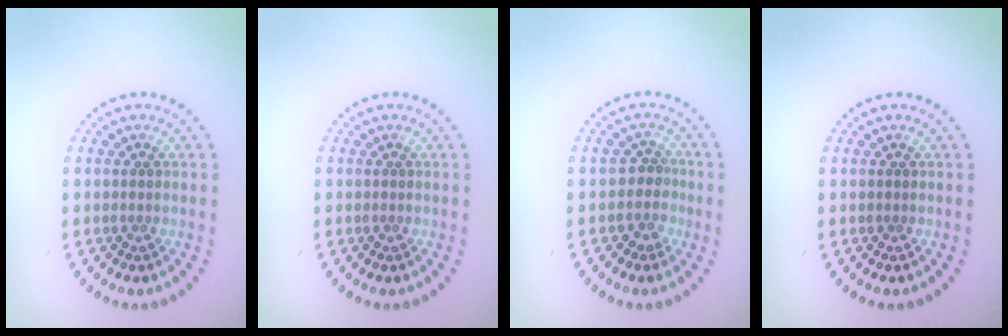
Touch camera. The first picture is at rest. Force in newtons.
{"total": 0.0}
{"total": 2.0, "press": 1.6, "slide": 1.2}
{"total": 0.0}